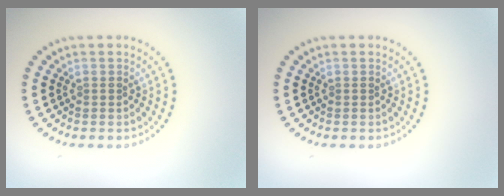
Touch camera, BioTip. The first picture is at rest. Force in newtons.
{"total": 0.0}